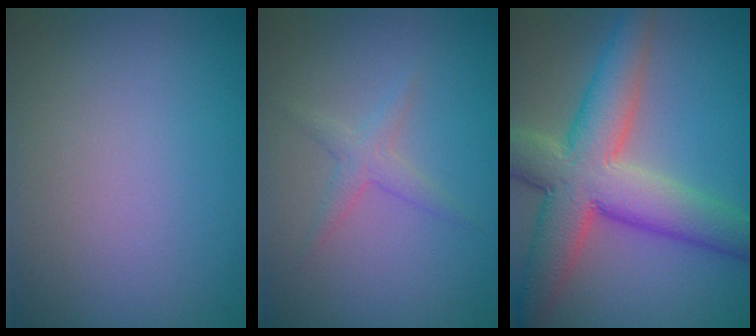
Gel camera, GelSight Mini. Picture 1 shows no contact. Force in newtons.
{"total": 1.6, "press": 1.6, "slide": 0.1}
{"total": 9.4, "press": 9.4, "slide": 0.5}